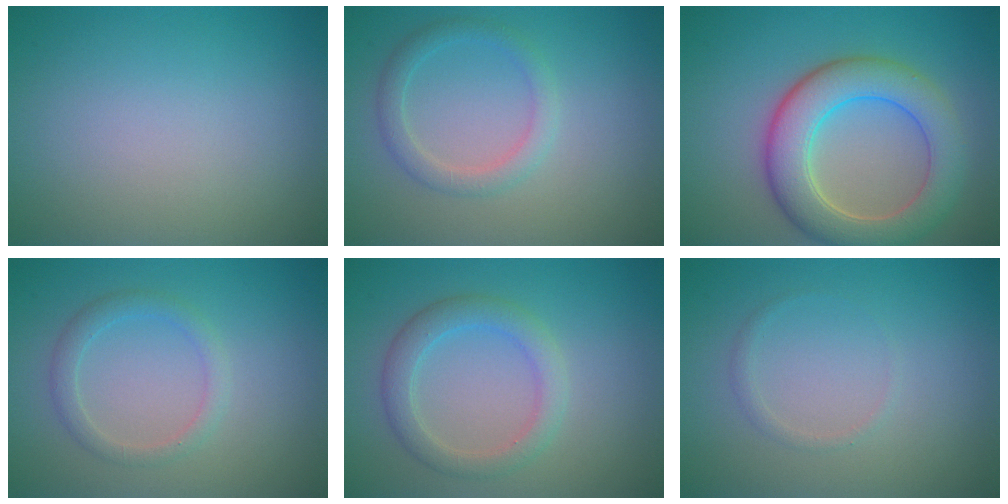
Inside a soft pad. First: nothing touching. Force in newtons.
{"total": 2.2, "press": 2.1, "slide": 0.2}
{"total": 7.2, "press": 7.1, "slide": 0.6}
{"total": 1.8, "press": 1.8, "slide": 0.0}
{"total": 3.0, "press": 2.9, "slide": 0.3}
{"total": 0.7, "press": 0.7, "slide": 0.0}